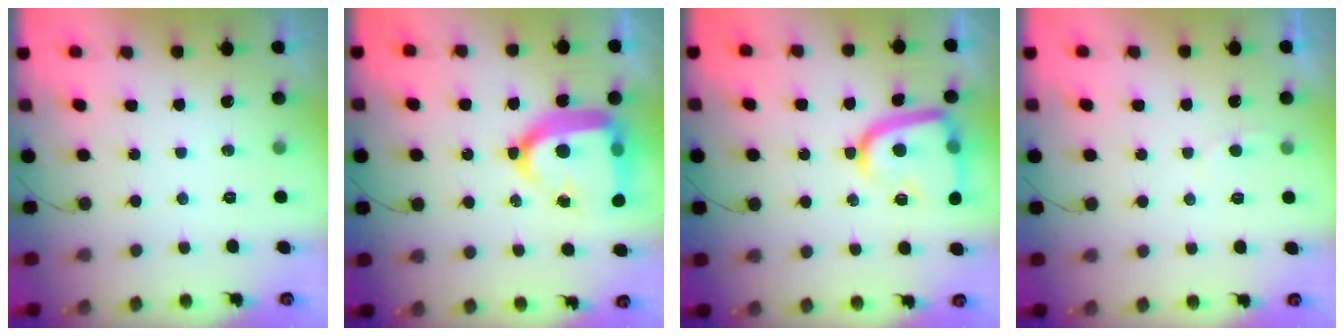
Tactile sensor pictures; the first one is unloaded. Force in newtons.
{"total": 21.3, "press": 21.2, "slide": 2.1}
{"total": 15.1, "press": 15.0, "slide": 1.6}
{"total": 2.2, "press": 2.2, "slide": 0.2}